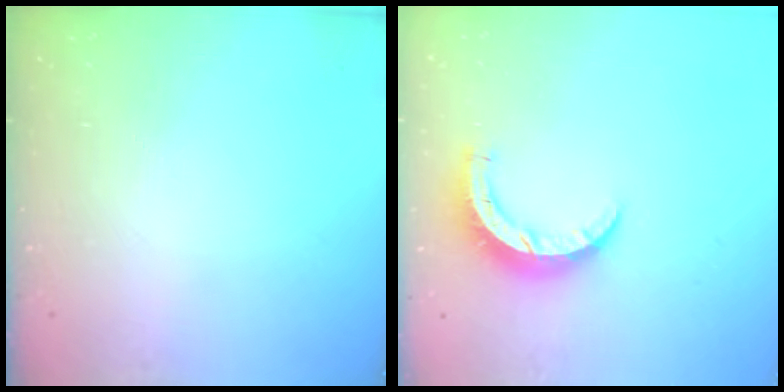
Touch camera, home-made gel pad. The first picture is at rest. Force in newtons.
{"total": 7.7, "press": 7.7, "slide": 0.5}